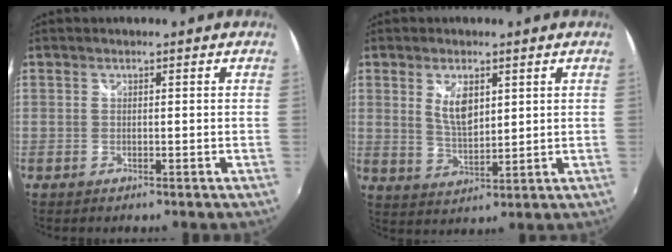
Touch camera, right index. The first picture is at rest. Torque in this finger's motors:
{"motor_torque": [0.21, 0.17, 0.36, 0.05]}